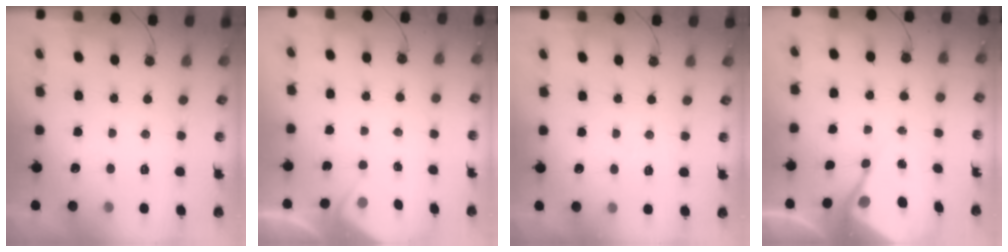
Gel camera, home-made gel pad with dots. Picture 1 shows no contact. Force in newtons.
{"total": 2.6, "press": 2.6, "slide": 0.4}
{"total": 5.2, "press": 5.1, "slide": 0.6}
{"total": 6.1, "press": 6.1, "slide": 0.3}